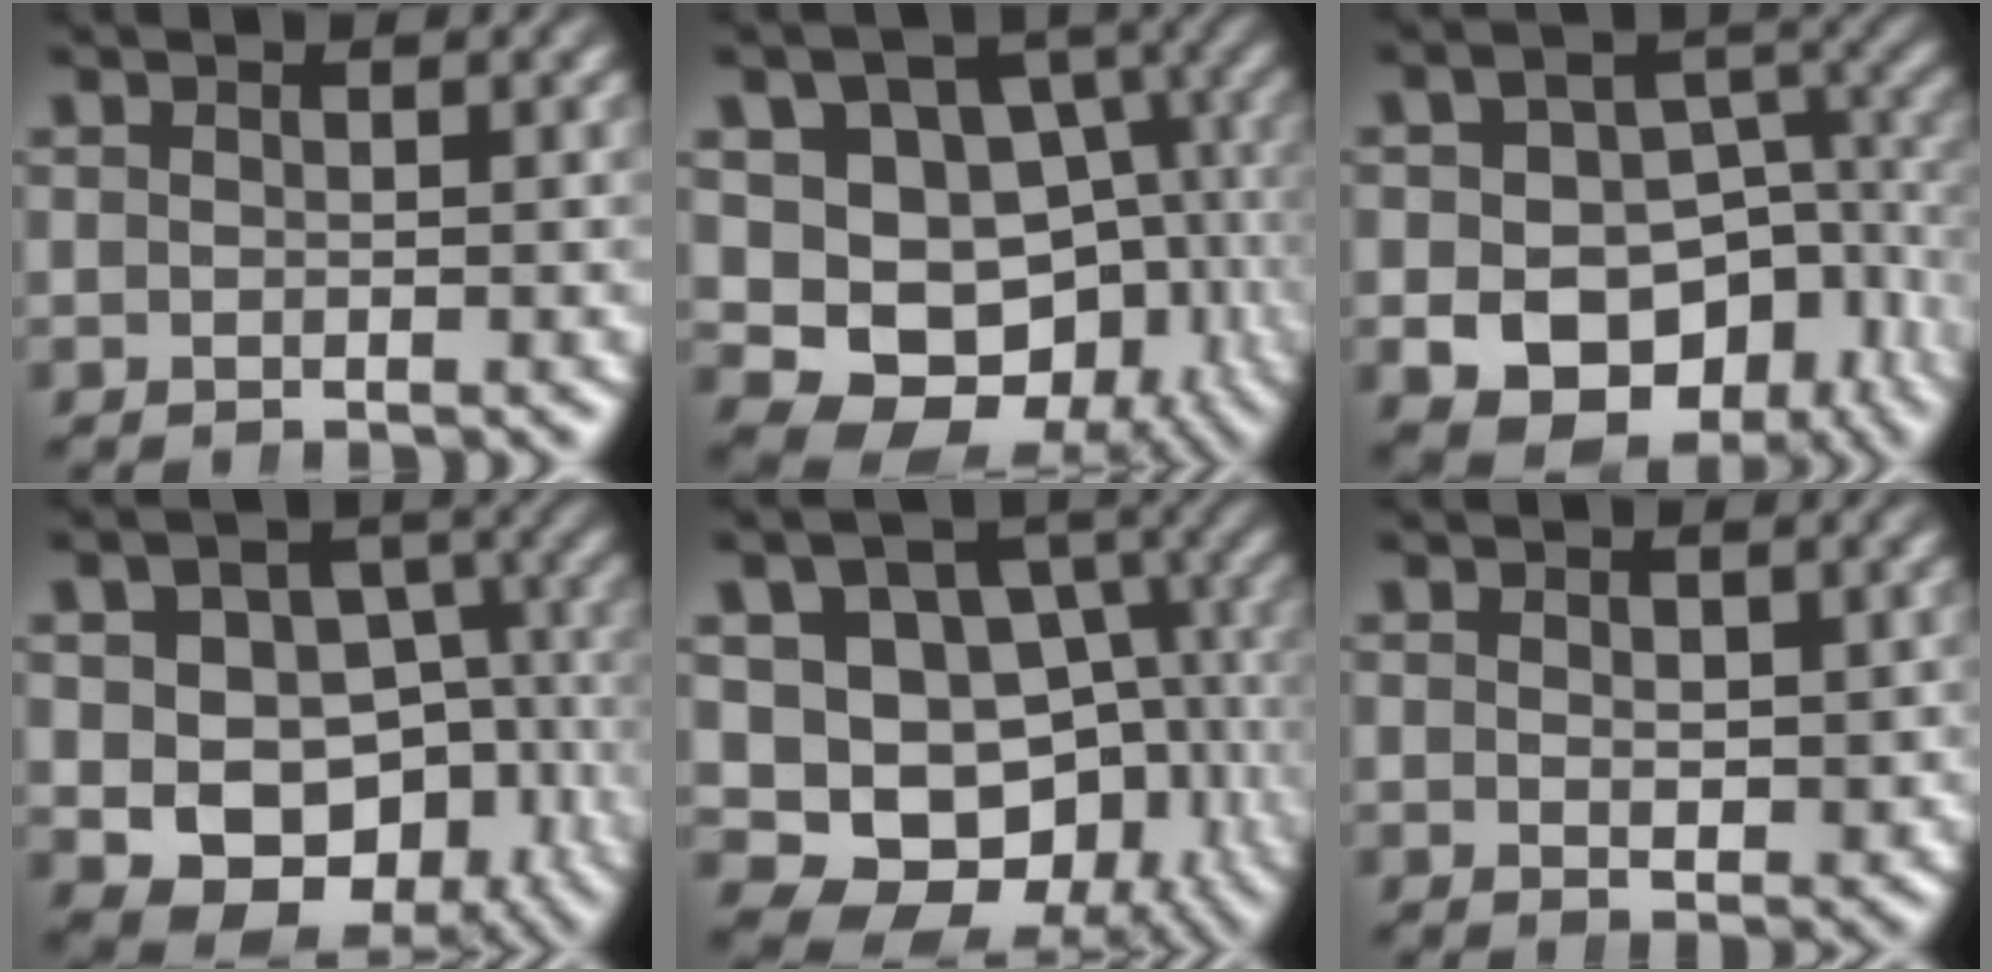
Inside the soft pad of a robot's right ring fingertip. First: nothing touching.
{"total": 17.6, "force": [-3.2, 14.8, 8.9], "torque": [-0.195, -0.081, -0.037]}
{"total": 15.0, "force": [-4.3, 11.7, 8.3], "torque": [-0.142, -0.067, -0.047]}
{"total": 13.0, "force": [-3.1, 10.7, 6.8], "torque": [-0.136, -0.067, -0.029]}
{"total": 19.4, "force": [-3.9, 16.5, 9.3], "torque": [-0.216, -0.094, -0.046]}
{"total": 1.6, "force": [0.2, 0.9, 1.3], "torque": [-0.016, -0.014, 0.014]}